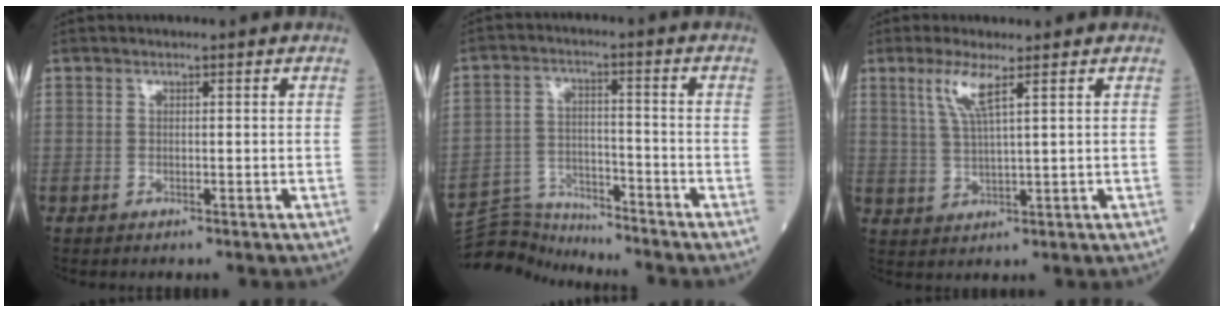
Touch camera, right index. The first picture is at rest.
{"total": 8.3, "force": [-8.1, 0.4, -1.3], "torque": [0.015, 0.022, -0.147]}
{"total": 5.0, "force": [2.6, 0.1, 4.3], "torque": [-0.094, -0.001, 0.055]}